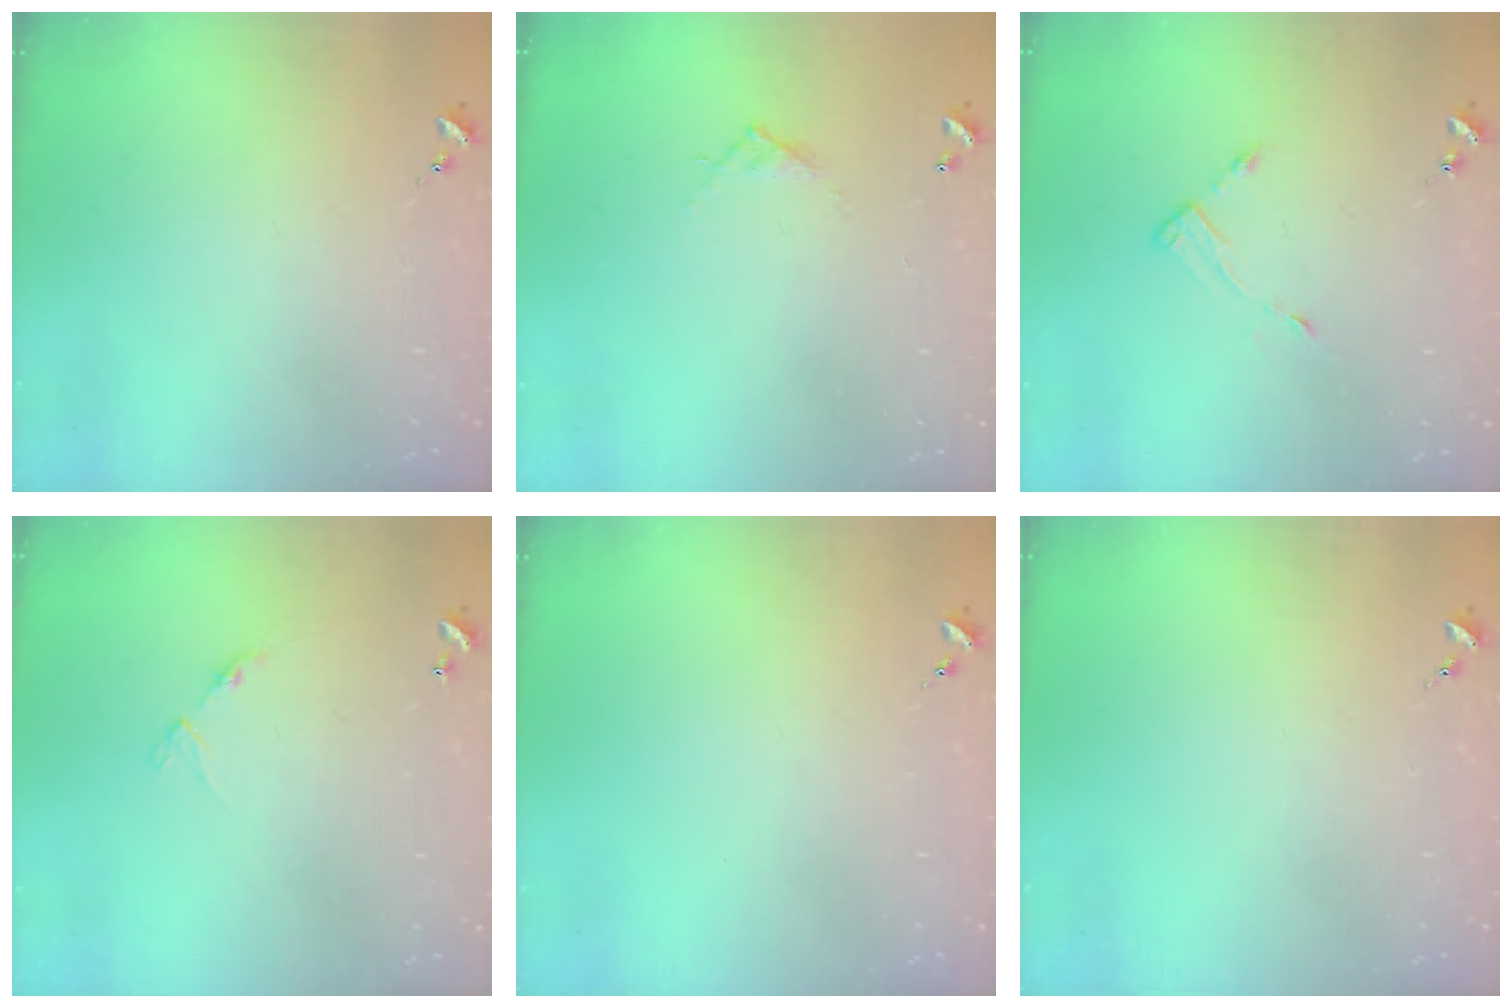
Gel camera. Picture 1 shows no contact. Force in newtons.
{"total": 4.2, "press": 4.2, "slide": 0.2}
{"total": 3.4, "press": 3.4, "slide": 0.4}
{"total": 6.2, "press": 6.2, "slide": 0.7}
{"total": 0.0}
{"total": 0.0}